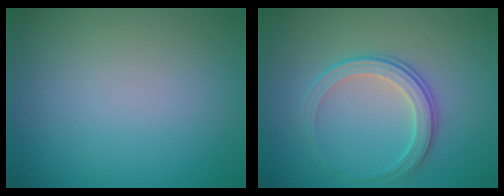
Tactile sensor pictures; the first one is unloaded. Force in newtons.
{"total": 2.8, "press": 2.2, "slide": 1.8}